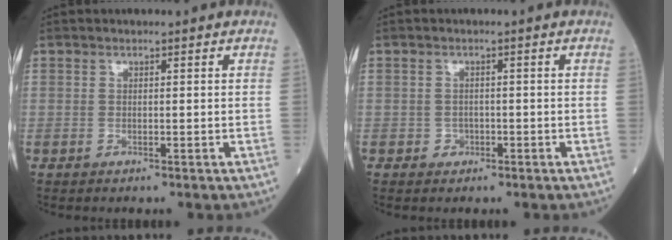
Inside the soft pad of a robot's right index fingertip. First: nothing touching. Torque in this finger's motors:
{"motor_torque": [0.09, -0.12, 0.03, 0.00]}